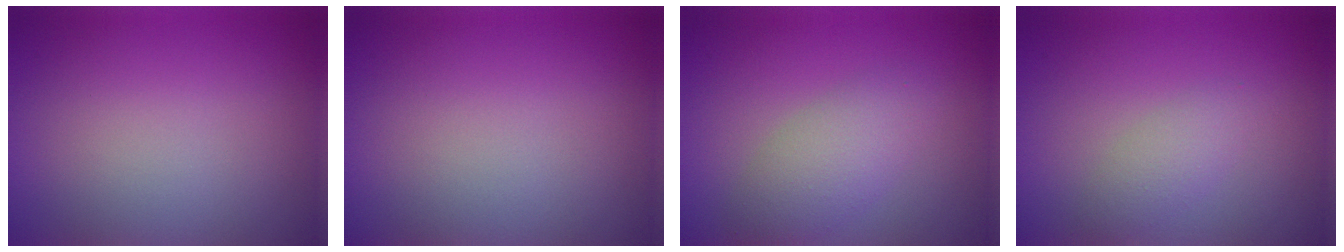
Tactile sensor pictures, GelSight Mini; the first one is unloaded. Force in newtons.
{"total": 0.0}
{"total": 3.4, "press": 3.4, "slide": 0.3}
{"total": 1.8, "press": 1.8, "slide": 0.1}